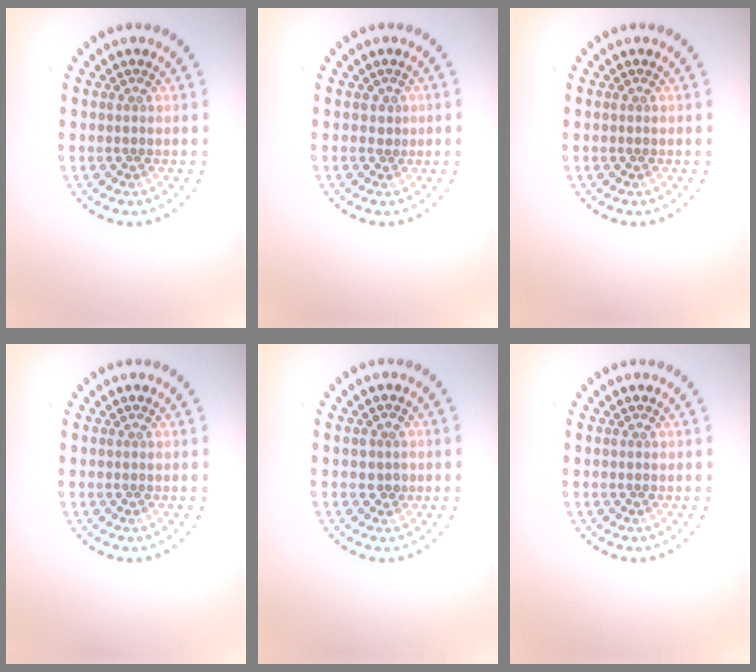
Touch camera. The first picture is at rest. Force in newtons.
{"total": 0.6, "press": 0.2, "slide": 0.5}
{"total": 0.0}
{"total": 0.0}
{"total": 1.4, "press": 1.3, "slide": 0.5}
{"total": 0.0}